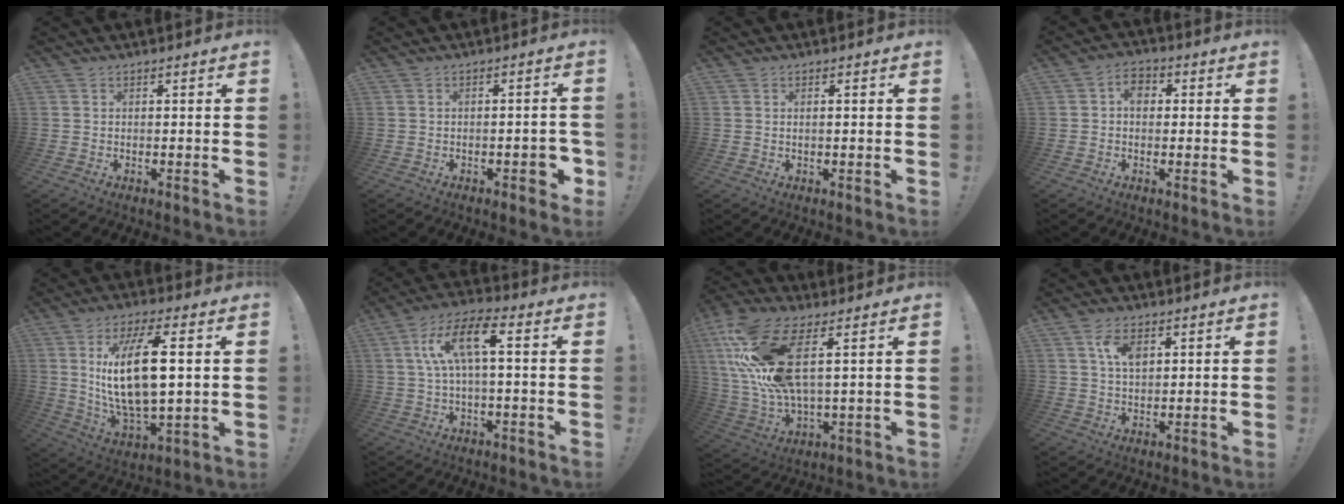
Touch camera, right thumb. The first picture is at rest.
{"total": 5.0, "force": [-2.2, 2.1, 3.9], "torque": [-0.043, 0.011, -0.034]}
{"total": 0.8, "force": [0.1, 0.1, 0.8], "torque": [-0.015, -0.001, 0.001]}
{"total": 5.2, "force": [0.5, 3.9, 3.3], "torque": [-0.050, 0.006, 0.010]}
{"total": 19.8, "force": [3.6, 7.7, 17.8], "torque": [-0.344, -0.011, 0.051]}
{"total": 12.7, "force": [2.3, 4.0, 11.8], "torque": [-0.220, 0.006, 0.035]}
{"total": 19.5, "force": [7.0, 7.5, 16.7], "torque": [-0.324, -0.030, 0.120]}
{"total": 6.1, "force": [2.5, 3.3, 4.5], "torque": [-0.073, -0.005, 0.044]}